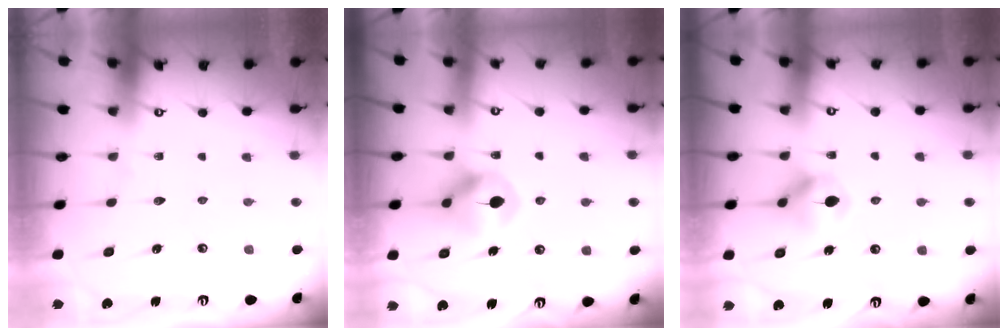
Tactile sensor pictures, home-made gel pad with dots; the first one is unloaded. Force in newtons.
{"total": 7.9, "press": 7.9, "slide": 0.2}
{"total": 6.4, "press": 6.3, "slide": 0.8}